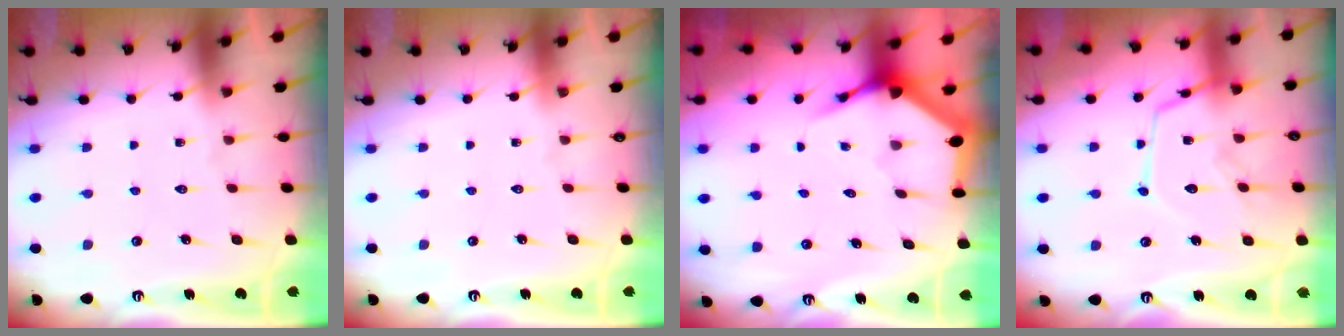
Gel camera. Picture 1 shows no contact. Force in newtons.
{"total": 0.0}
{"total": 3.9, "press": 3.9, "slide": 0.5}
{"total": 14.5, "press": 14.4, "slide": 1.3}